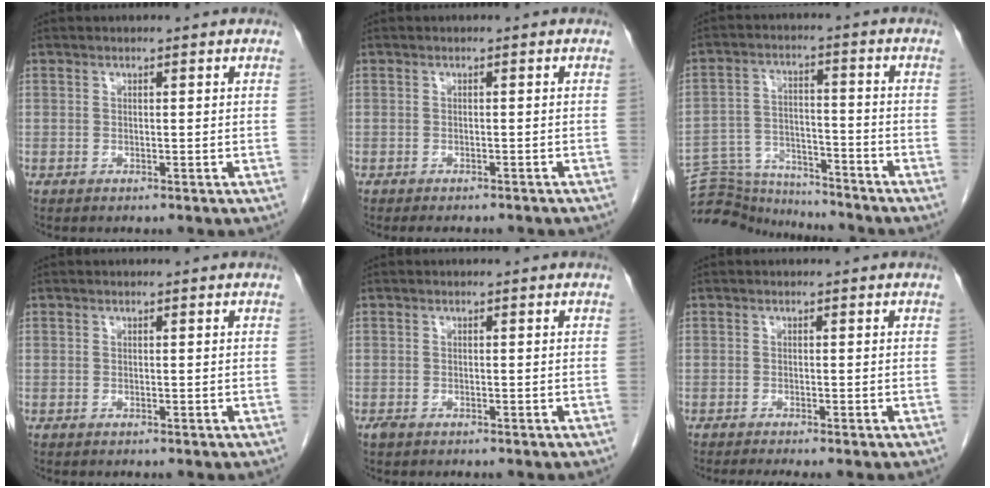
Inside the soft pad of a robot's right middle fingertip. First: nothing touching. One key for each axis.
{"total": 5.6, "fx": -4.9, "fy": 1.4, "fz": 2.3, "tx": -0.023, "ty": -0.006, "tz": -0.055}
{"total": 12.5, "fx": -12.4, "fy": 1.3, "fz": 1.0, "tx": -0.023, "ty": 0.025, "tz": -0.203}
{"total": 0.0}
{"total": 1.0, "fx": -0.7, "fy": 0.5, "fz": 0.5, "tx": -0.017, "ty": -0.002, "tz": -0.009}
{"total": 2.6, "fx": -2.2, "fy": -0.3, "fz": 1.4, "tx": -0.023, "ty": -0.006, "tz": -0.035}